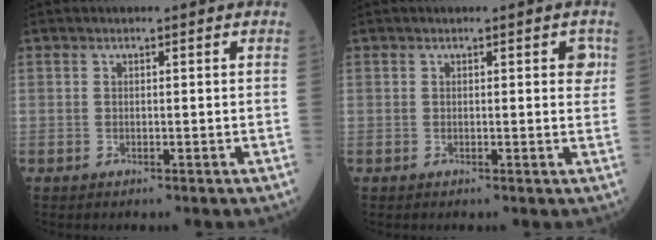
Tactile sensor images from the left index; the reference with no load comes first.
{"total": 2.2, "force": [0.9, 0.7, 1.9], "torque": [-0.015, 0.002, 0.004]}